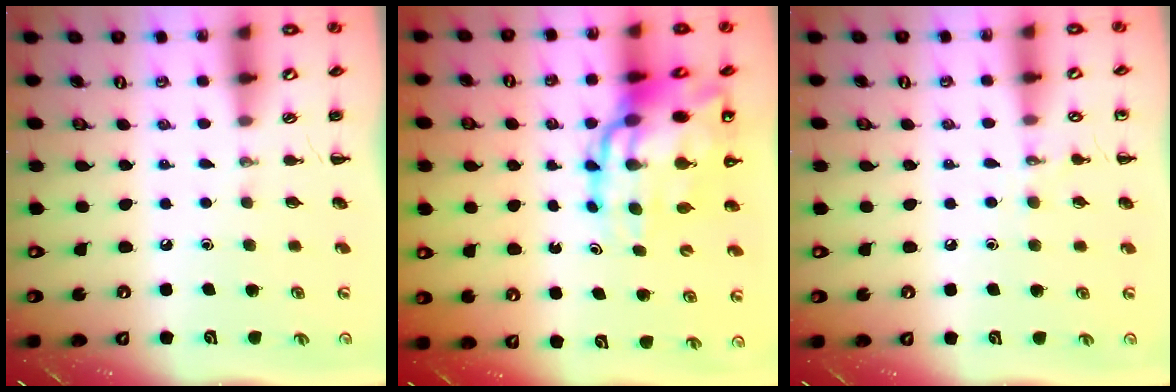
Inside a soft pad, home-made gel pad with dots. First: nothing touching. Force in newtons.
{"total": 18.8, "press": 18.2, "slide": 4.9}
{"total": 5.8, "press": 5.6, "slide": 1.6}